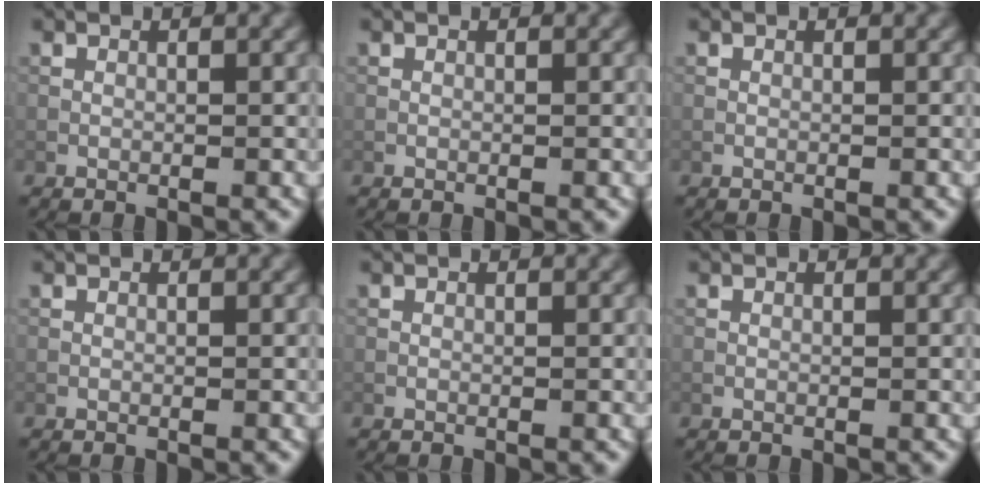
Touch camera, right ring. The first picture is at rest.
{"total": 0.0}
{"total": 0.0}
{"total": 0.0}
{"total": 0.0}
{"total": 0.0}